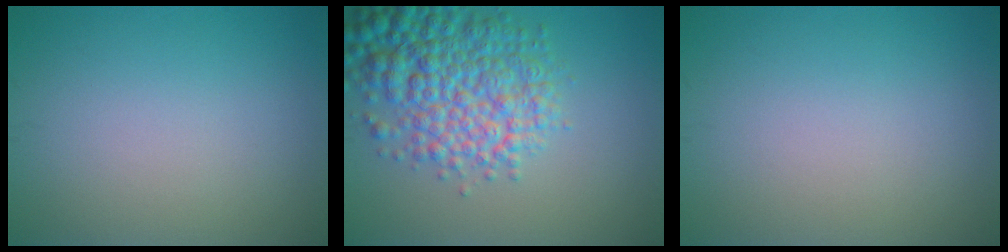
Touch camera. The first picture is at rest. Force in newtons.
{"total": 7.6, "press": 7.6, "slide": 0.2}
{"total": 0.0}